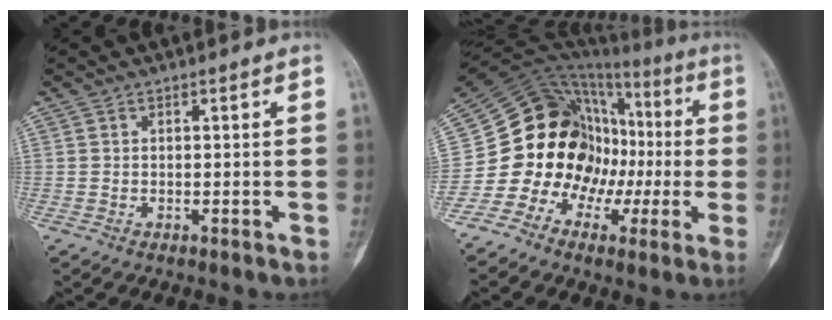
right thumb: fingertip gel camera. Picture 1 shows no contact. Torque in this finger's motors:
{"motor_torque": [-0.46, 1.45, 1.26, -0.46, 0.04]}